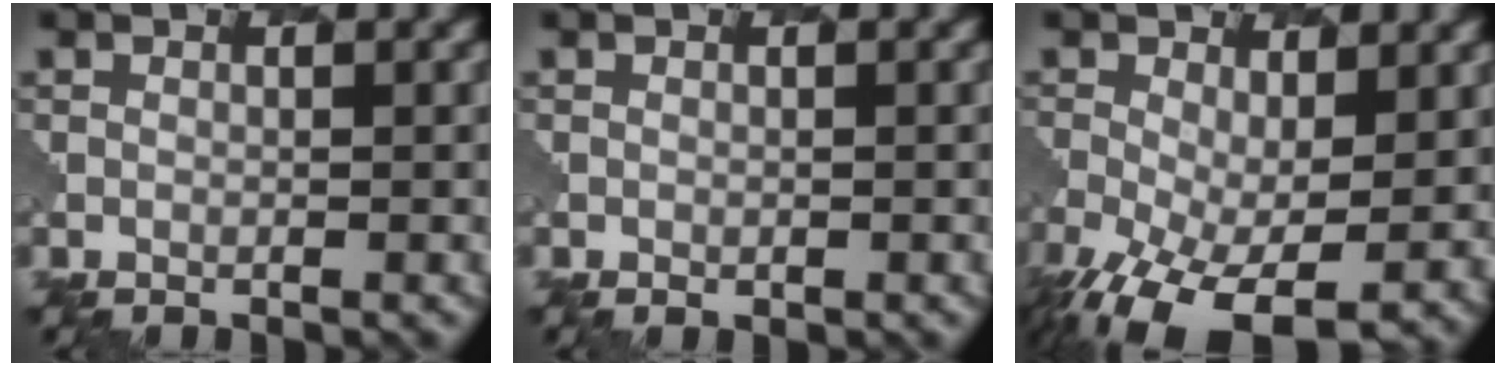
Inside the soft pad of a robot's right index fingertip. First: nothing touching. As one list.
[{"total": 0.7, "force": [0.1, 0.6, 0.4], "torque": [-0.008, -0.001, 0.003]}, {"total": 9.3, "force": [-3.1, 4.7, 7.4], "torque": [-0.157, -0.041, -0.043]}]